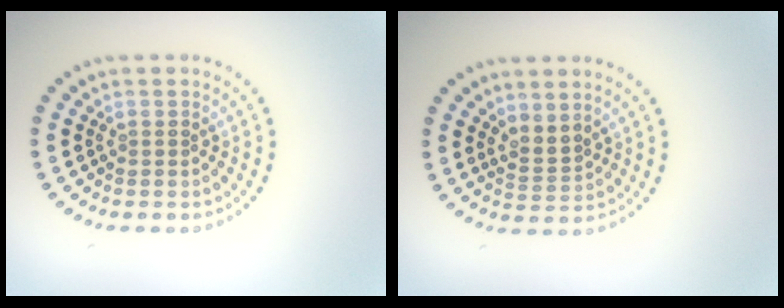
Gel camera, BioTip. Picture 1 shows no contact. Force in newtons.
{"total": 1.8, "press": 1.4, "slide": 1.2}